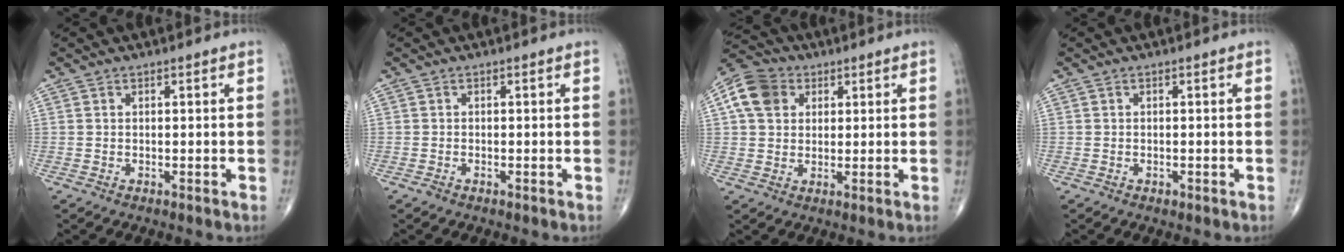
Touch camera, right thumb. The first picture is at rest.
{"total": 0.6, "force": [-0.4, 0.2, 0.3], "torque": [-0.007, 0.000, -0.009]}
{"total": 8.9, "force": [2.7, 7.0, 4.7], "torque": [-0.074, 0.008, 0.042]}
{"total": 0.6, "force": [-0.3, 0.4, 0.4], "torque": [-0.004, 0.000, -0.005]}